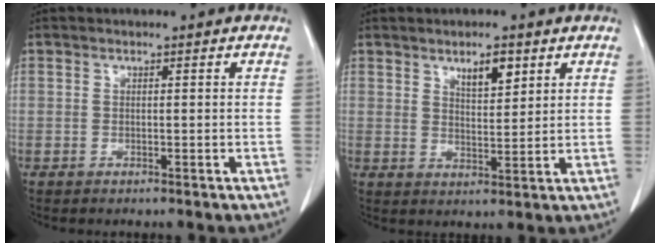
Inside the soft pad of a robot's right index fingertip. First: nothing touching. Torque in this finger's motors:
{"motor_torque": [0.43, 0.42, 0.08, 0.02]}